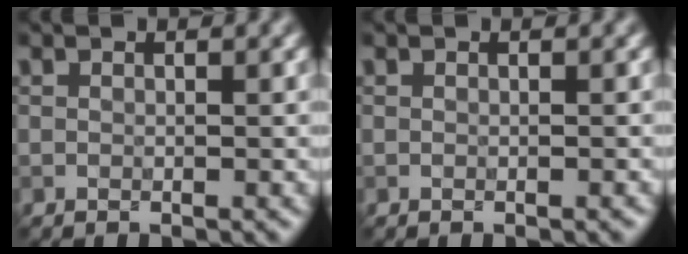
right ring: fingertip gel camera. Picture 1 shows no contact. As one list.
[{"total": 0.0}]